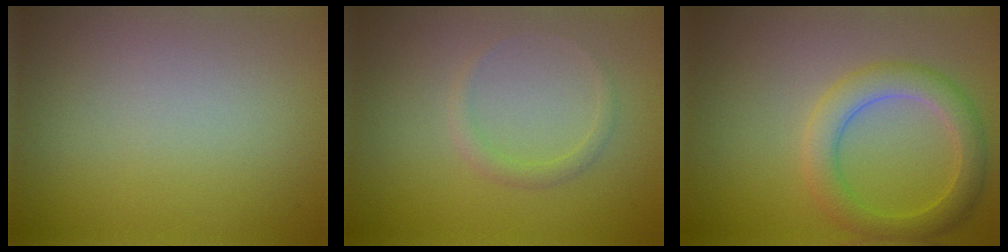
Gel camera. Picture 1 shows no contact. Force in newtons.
{"total": 1.1, "press": 1.1, "slide": 0.1}
{"total": 3.9, "press": 3.9, "slide": 0.1}